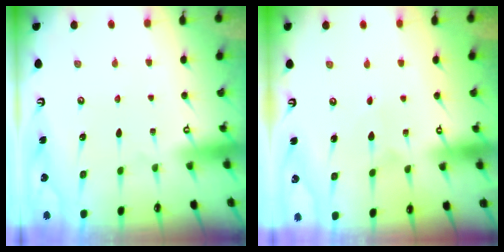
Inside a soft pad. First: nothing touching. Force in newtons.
{"total": 3.8, "press": 3.8, "slide": 0.3}